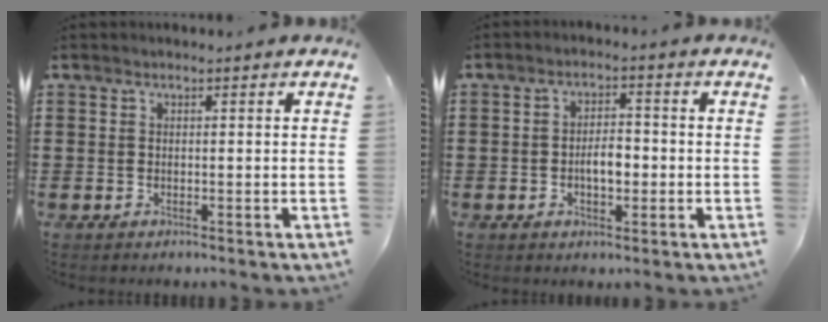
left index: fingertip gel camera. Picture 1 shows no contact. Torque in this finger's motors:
{"motor_torque": [0.81, 0.31, 0.28, 0.09]}